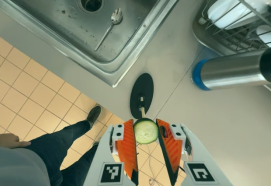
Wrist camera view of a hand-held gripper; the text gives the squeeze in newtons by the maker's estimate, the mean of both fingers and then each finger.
{"total": 7.4, "left": 7.0, "right": 7.8}